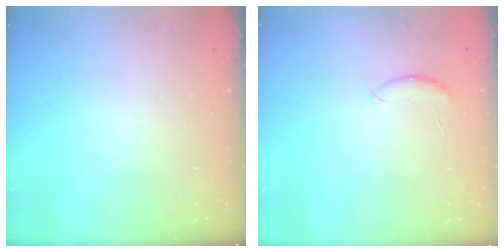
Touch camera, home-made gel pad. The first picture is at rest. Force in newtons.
{"total": 5.5, "press": 5.5, "slide": 0.5}